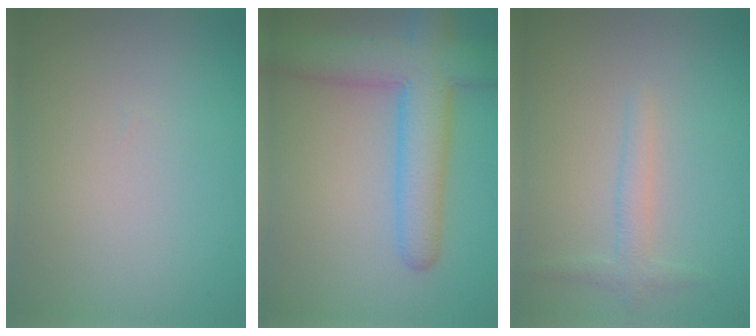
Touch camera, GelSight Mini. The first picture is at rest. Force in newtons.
{"total": 7.7, "press": 7.7, "slide": 0.5}
{"total": 1.6, "press": 1.6, "slide": 0.1}